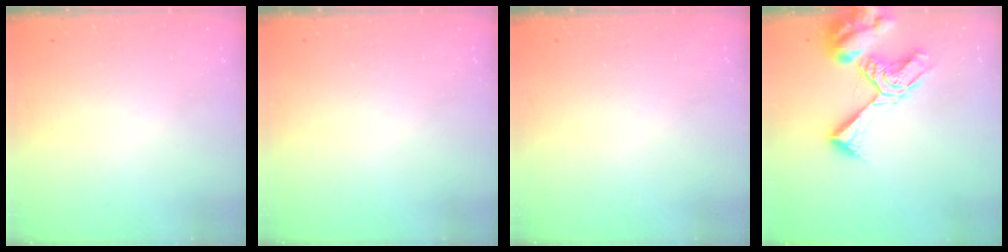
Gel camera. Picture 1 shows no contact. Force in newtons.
{"total": 0.0}
{"total": 0.0}
{"total": 15.9, "press": 15.8, "slide": 1.7}